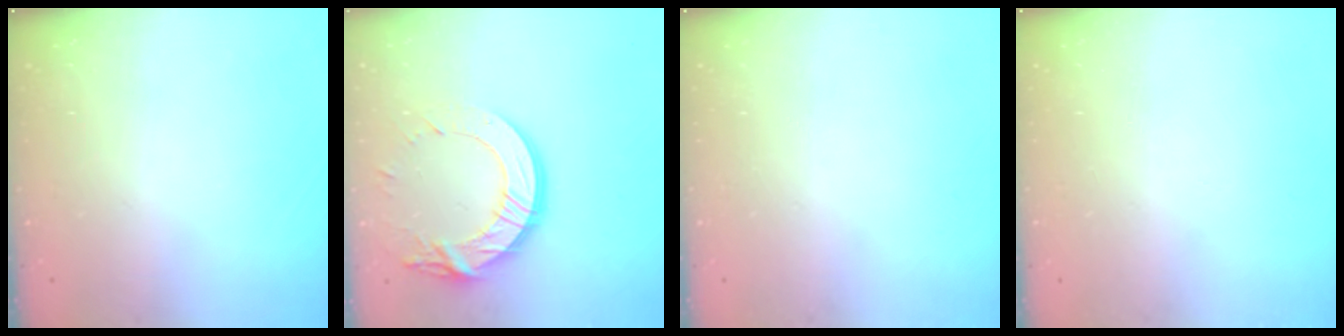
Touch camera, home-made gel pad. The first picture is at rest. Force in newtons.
{"total": 15.2, "press": 15.1, "slide": 1.5}
{"total": 0.0}
{"total": 0.0}